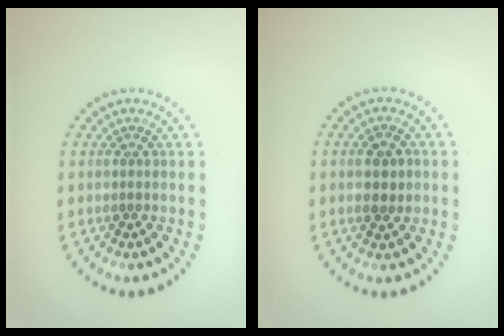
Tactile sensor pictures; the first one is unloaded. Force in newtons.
{"total": 2.2, "press": 2.2, "slide": 0.1}